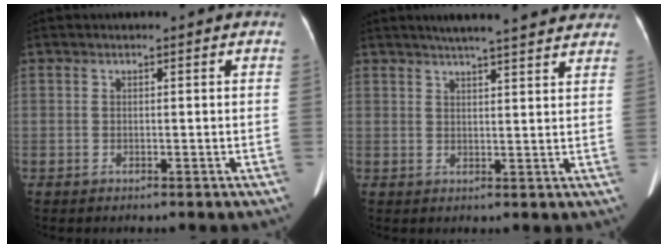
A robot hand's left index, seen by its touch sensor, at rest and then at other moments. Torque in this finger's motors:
{"motor_torque": [-0.07, -0.21, -0.02, 0.05]}